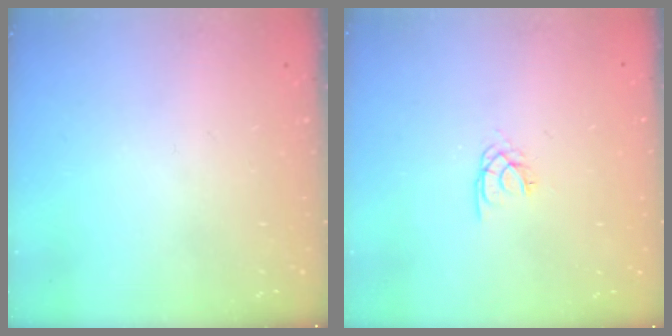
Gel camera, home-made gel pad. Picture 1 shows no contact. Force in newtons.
{"total": 2.0, "press": 2.0, "slide": 0.3}